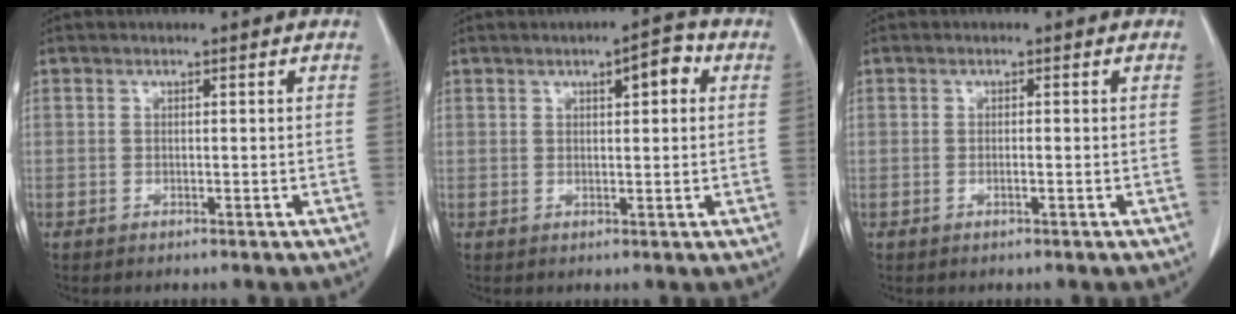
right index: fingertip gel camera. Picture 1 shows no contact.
{"total": 4.8, "force": [1.7, 1.7, 4.2], "torque": [-0.064, 0.016, 0.025]}
{"total": 0.9, "force": [-0.3, 0.2, 0.9], "torque": [-0.019, 0.001, -0.004]}